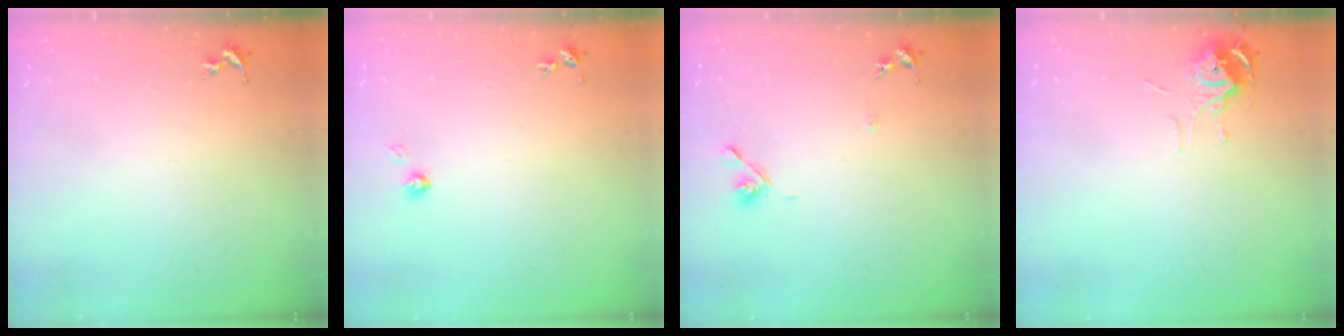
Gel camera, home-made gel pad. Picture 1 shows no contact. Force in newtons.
{"total": 3.9, "press": 3.9, "slide": 0.5}
{"total": 7.5, "press": 7.3, "slide": 1.6}
{"total": 6.2, "press": 6.1, "slide": 0.5}